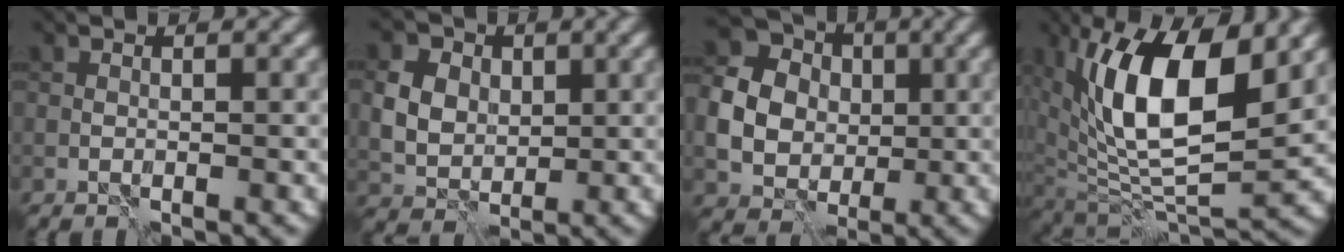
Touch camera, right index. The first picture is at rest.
{"total": 8.1, "force": [3.1, 6.4, 3.8], "torque": [-0.084, 0.028, 0.047]}
{"total": 7.7, "force": [0.5, 6.9, 3.3], "torque": [-0.085, 0.006, 0.001]}
{"total": 11.6, "force": [4.2, 5.1, 9.5], "torque": [-0.162, -0.002, 0.074]}